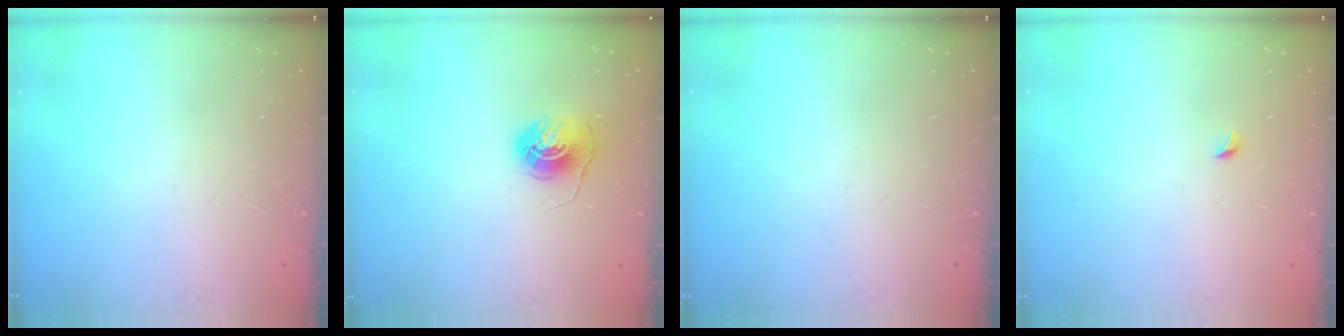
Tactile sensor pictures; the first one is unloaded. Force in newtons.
{"total": 6.0, "press": 6.0, "slide": 0.4}
{"total": 0.0}
{"total": 2.7, "press": 2.6, "slide": 0.6}